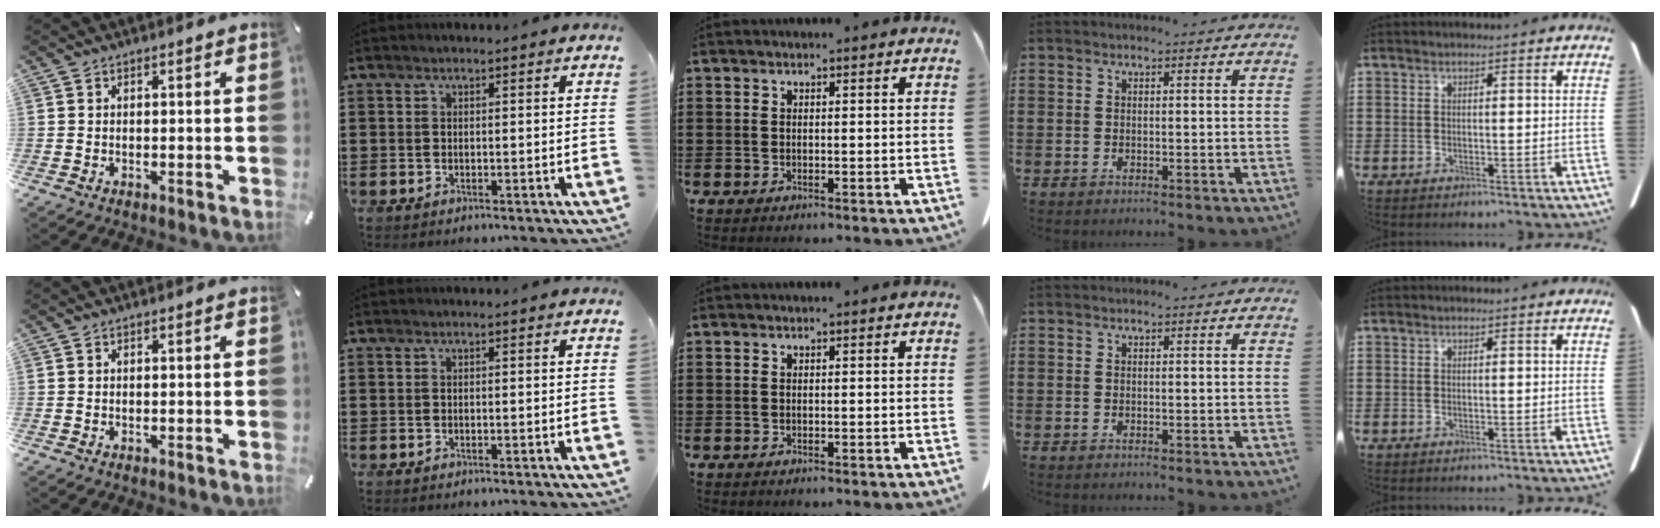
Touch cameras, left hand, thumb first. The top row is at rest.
{}